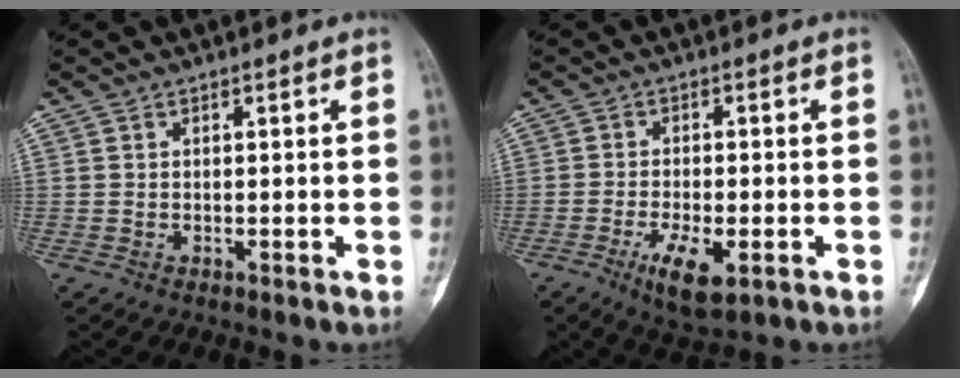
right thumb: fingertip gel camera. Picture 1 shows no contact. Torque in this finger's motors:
{"motor_torque": [-0.10, -0.15, 0.09, -0.09, 0.01]}